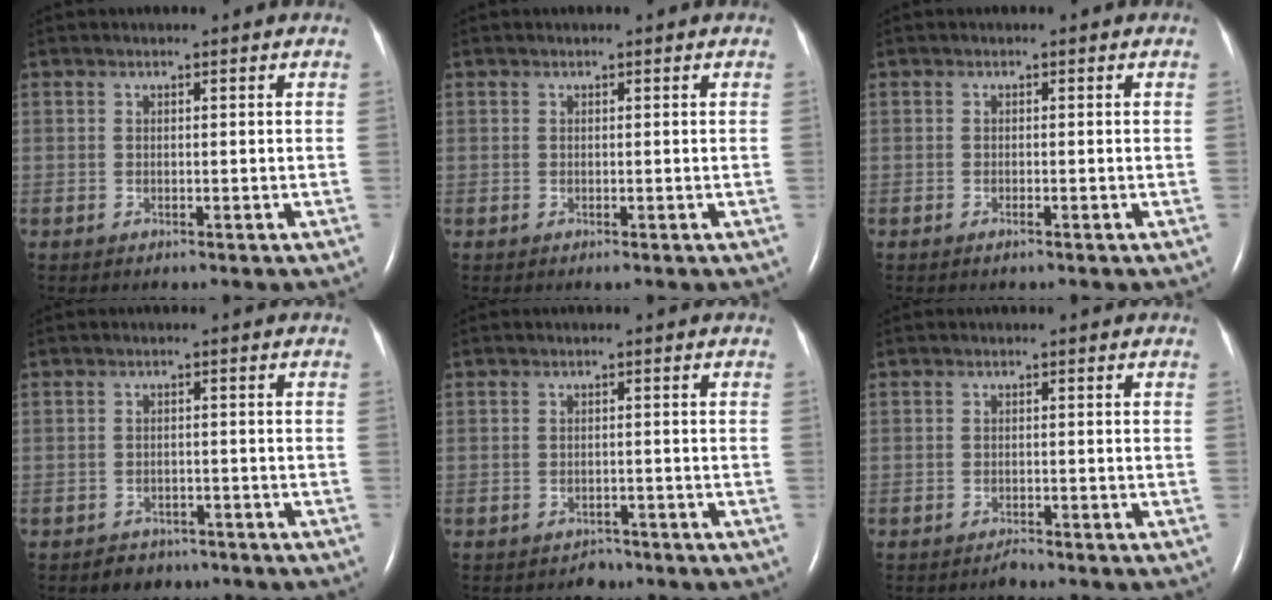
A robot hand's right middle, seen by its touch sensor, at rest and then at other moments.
{"total": 0.0}
{"total": 0.7, "force": [-0.5, 0.0, 0.5], "torque": [-0.014, -0.001, -0.008]}
{"total": 3.0, "force": [-2.3, 1.9, 0.2], "torque": [-0.014, 0.007, -0.031]}
{"total": 1.6, "force": [-1.3, 1.0, 0.0], "torque": [-0.009, 0.004, -0.019]}
{"total": 0.9, "force": [-0.9, 0.1, 0.2], "torque": [-0.006, -0.002, -0.013]}